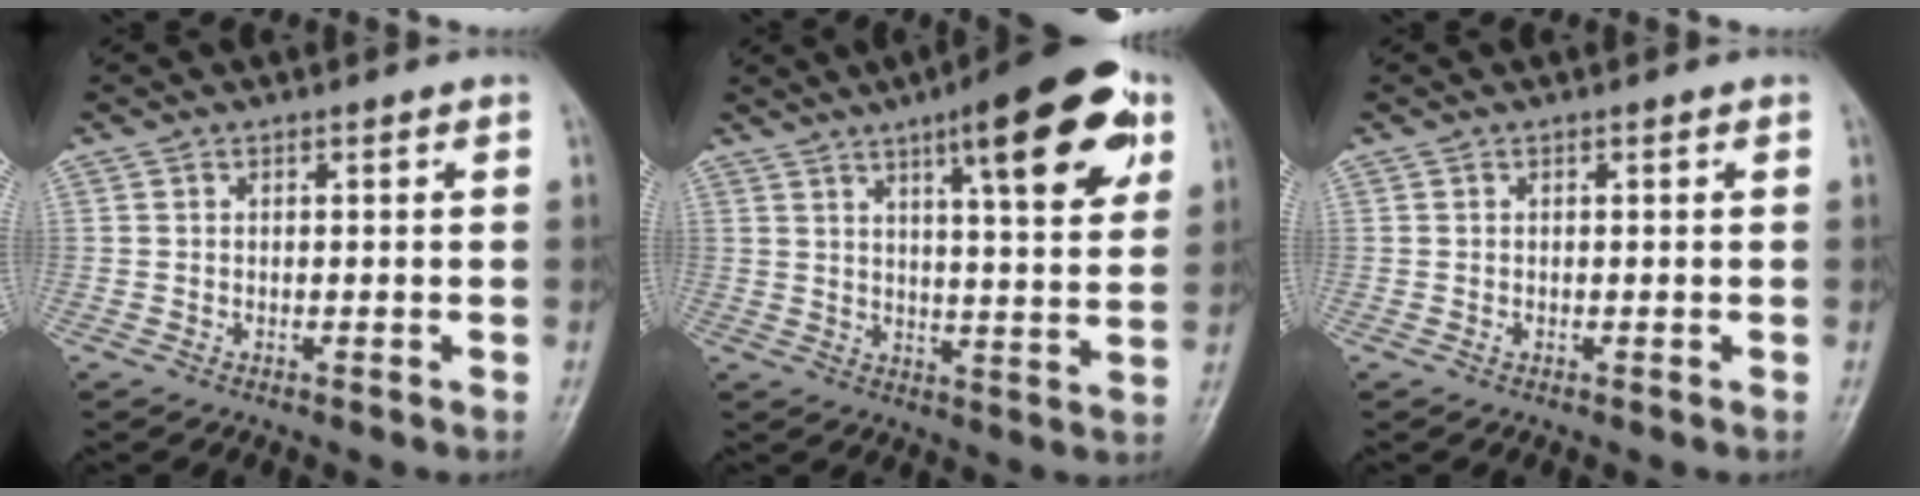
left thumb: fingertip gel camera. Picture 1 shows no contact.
{"total": 17.9, "force": [8.7, 4.3, 15.1], "torque": [-0.185, -0.024, 0.119]}
{"total": 0.6, "force": [0.0, 0.3, 0.5], "torque": [-0.005, 0.000, 0.001]}